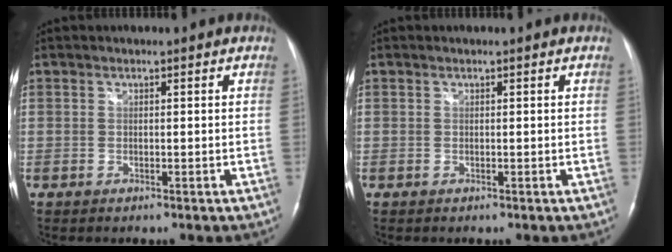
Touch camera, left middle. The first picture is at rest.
{"total": 0.0}